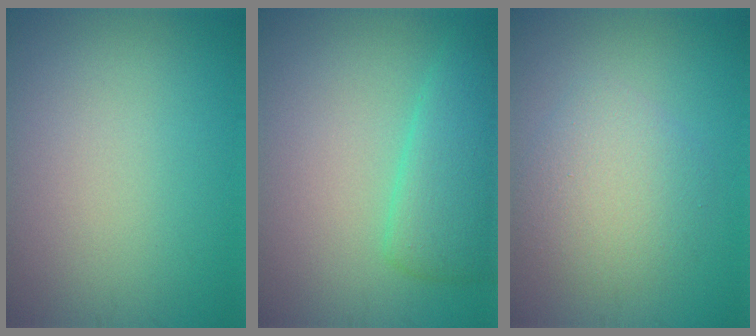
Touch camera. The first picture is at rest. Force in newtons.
{"total": 4.0, "press": 4.0, "slide": 0.3}
{"total": 3.8, "press": 3.8, "slide": 0.2}